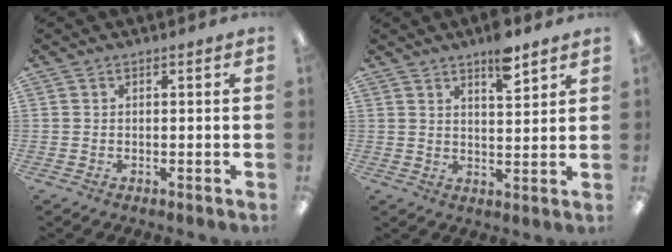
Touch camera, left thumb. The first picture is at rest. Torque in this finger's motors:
{"motor_torque": [0.63, 0.00, 0.49, -0.47, 0.17]}